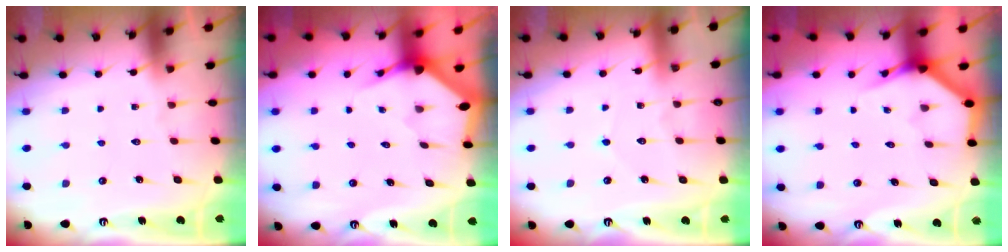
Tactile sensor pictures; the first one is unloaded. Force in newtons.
{"total": 3.0, "press": 3.0, "slide": 0.1}
{"total": 3.0, "press": 3.0, "slide": 0.3}
{"total": 3.8, "press": 3.8, "slide": 0.3}